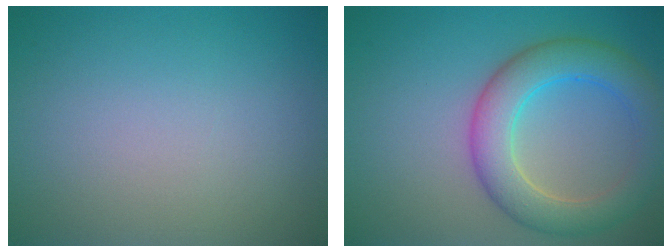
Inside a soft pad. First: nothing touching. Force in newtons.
{"total": 6.1, "press": 6.1, "slide": 0.2}